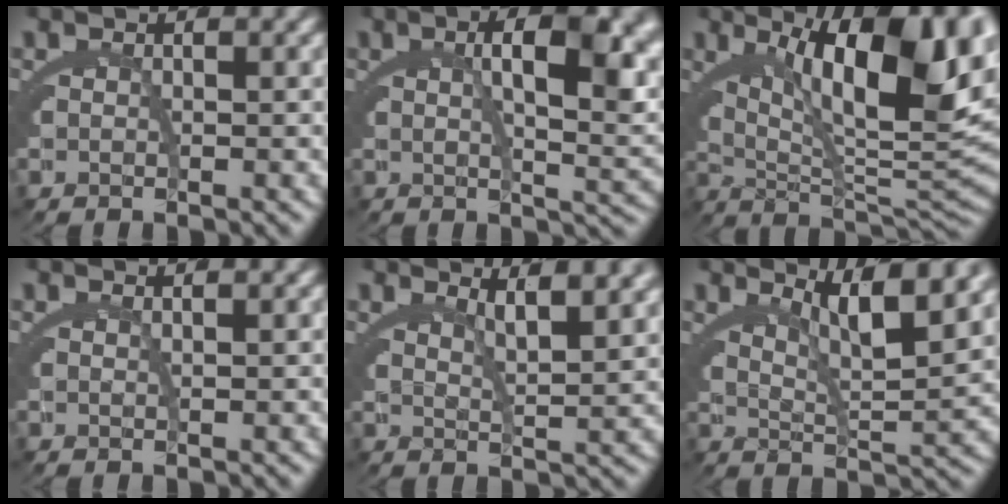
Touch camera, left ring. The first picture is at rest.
{"total": 8.2, "force": [2.1, 1.5, 7.7], "torque": [-0.089, 0.010, 0.030]}
{"total": 15.1, "force": [4.3, 6.3, 13.0], "torque": [-0.173, 0.007, 0.064]}
{"total": 1.0, "force": [0.7, -0.6, 0.4], "torque": [-0.005, 0.000, 0.014]}
{"total": 3.4, "force": [2.5, -0.8, 2.2], "torque": [-0.027, -0.005, 0.048]}
{"total": 5.4, "force": [3.3, 0.5, 4.2], "torque": [-0.063, -0.005, 0.056]}